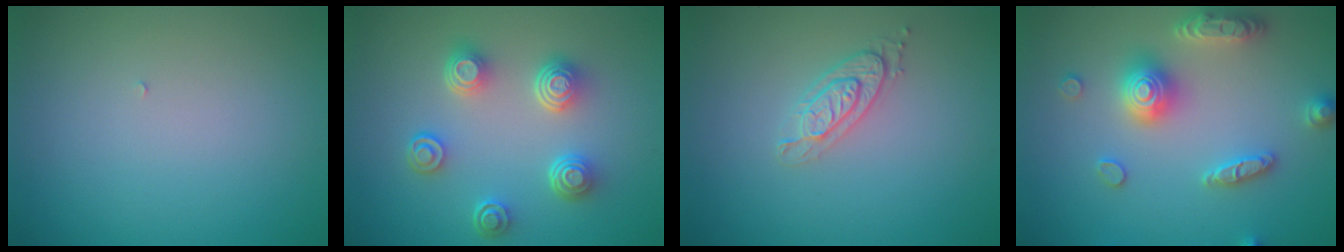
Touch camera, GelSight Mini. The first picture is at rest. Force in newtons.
{"total": 4.6, "press": 3.5, "slide": 3.0}
{"total": 2.1, "press": 2.1, "slide": 0.4}
{"total": 5.1, "press": 5.1, "slide": 0.8}